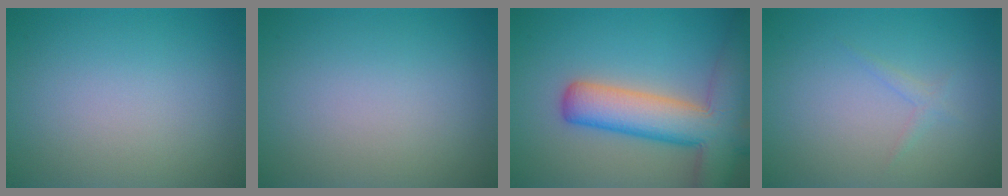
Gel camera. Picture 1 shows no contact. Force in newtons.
{"total": 0.0}
{"total": 9.4, "press": 9.4, "slide": 0.6}
{"total": 0.8, "press": 0.8, "slide": 0.0}